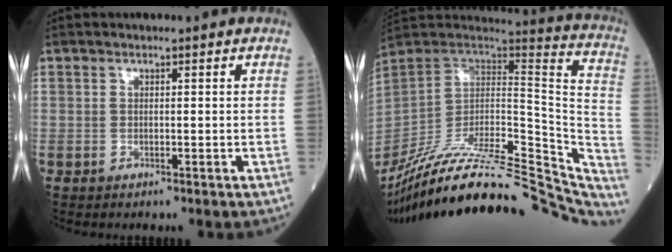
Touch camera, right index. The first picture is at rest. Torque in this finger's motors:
{"motor_torque": [-0.86, -1.28, 0.43, 0.21]}